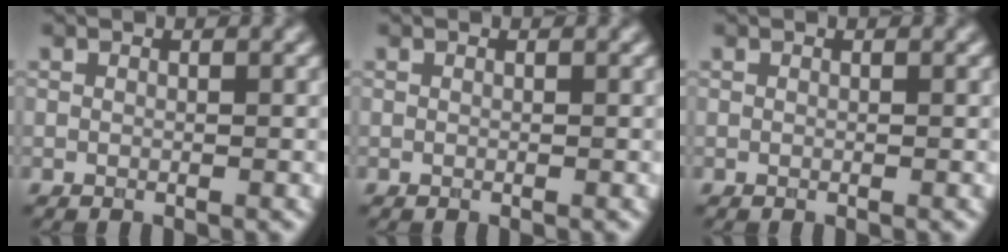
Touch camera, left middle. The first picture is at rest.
{"total": 0.0}
{"total": 0.0}